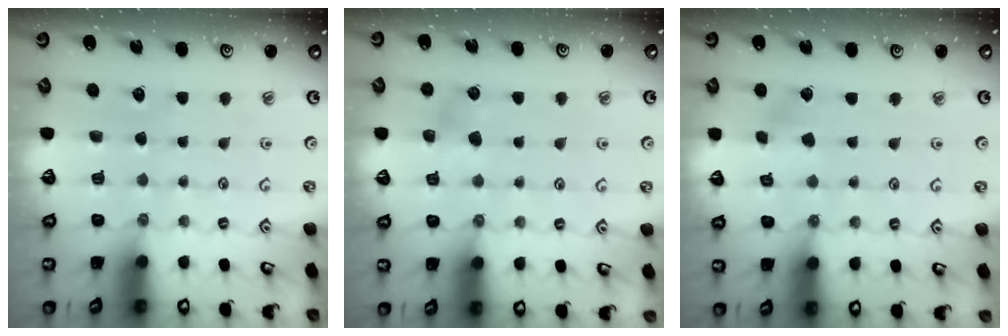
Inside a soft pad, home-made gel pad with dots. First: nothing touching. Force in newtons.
{"total": 5.3, "press": 5.3, "slide": 0.5}
{"total": 2.9, "press": 2.9, "slide": 0.3}